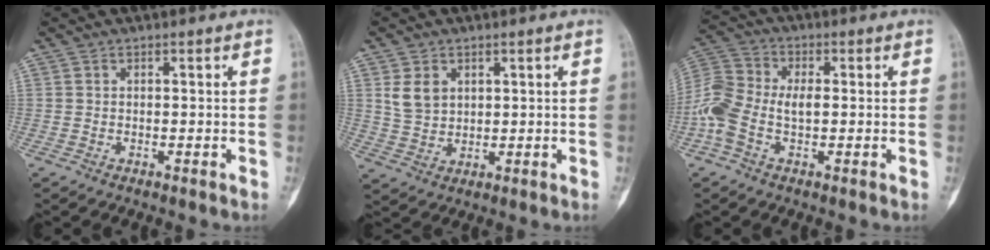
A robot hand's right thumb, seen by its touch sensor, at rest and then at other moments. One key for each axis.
{"total": 5.4, "fx": 2.0, "fy": 4.1, "fz": 2.9, "tx": -0.042, "ty": -0.008, "tz": 0.046}
{"total": 9.7, "fx": -1.3, "fy": 5.7, "fz": 7.8, "tx": -0.175, "ty": 0.030, "tz": -0.034}